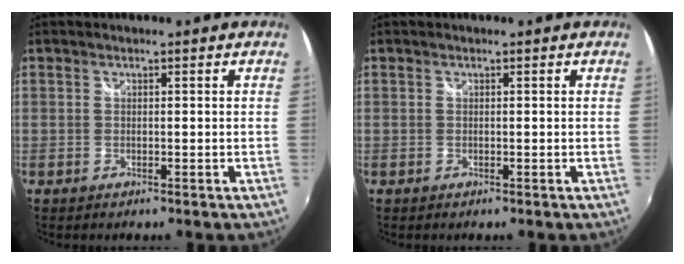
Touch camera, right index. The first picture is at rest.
{"total": 0.0}